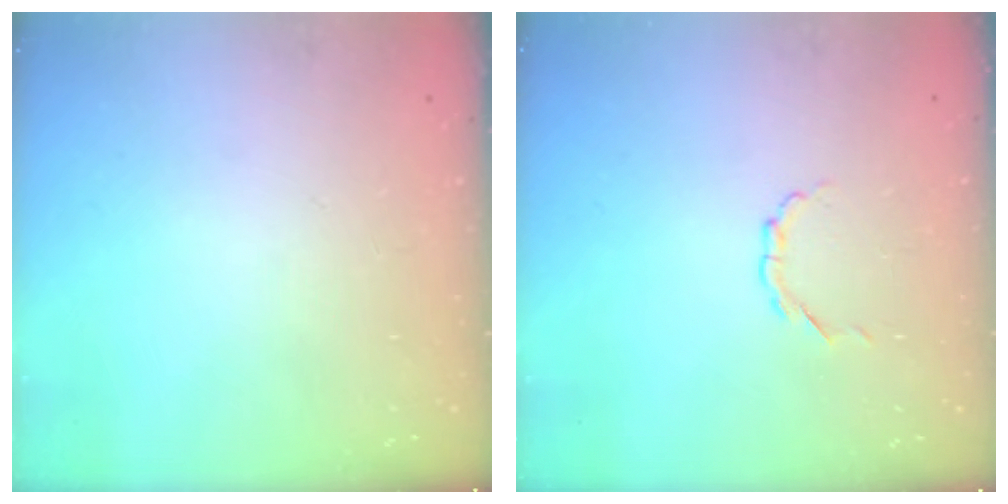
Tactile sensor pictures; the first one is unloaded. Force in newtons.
{"total": 2.5, "press": 2.4, "slide": 0.6}